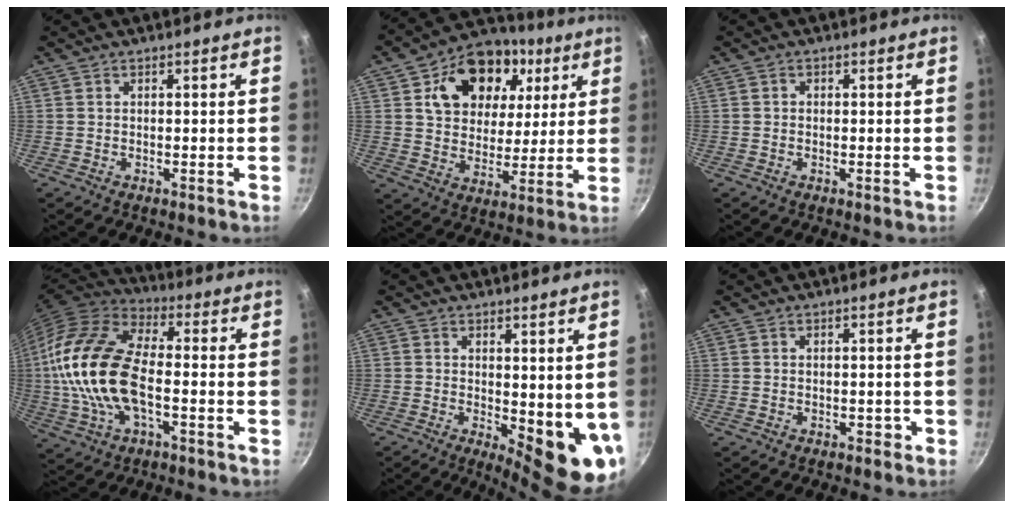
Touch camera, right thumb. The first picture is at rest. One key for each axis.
{"total": 19.5, "fx": 7.3, "fy": 14.1, "fz": 11.3, "tx": -0.160, "ty": -0.006, "tz": 0.115}
{"total": 0.6, "fx": -0.1, "fy": 0.6, "fz": 0.2, "tx": -0.004, "ty": 0.003, "tz": -0.002}
{"total": 19.9, "fx": -1.7, "fy": 10.5, "fz": 16.8, "tx": -0.325, "ty": 0.030, "tz": -0.045}
{"total": 10.1, "fx": 0.4, "fy": 4.2, "fz": 9.2, "tx": -0.098, "ty": -0.023, "tz": 0.014}
{"total": 1.0, "fx": -0.4, "fy": 0.8, "fz": 0.3, "tx": 0.005, "ty": 0.005, "tz": -0.001}